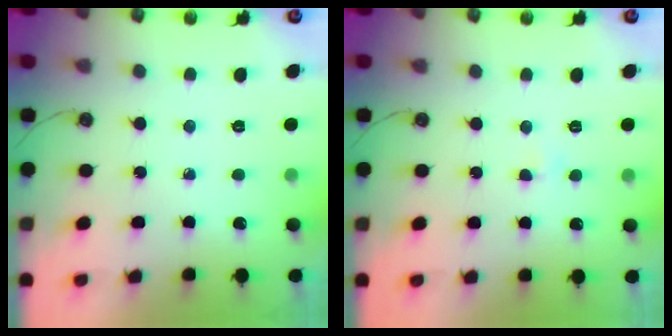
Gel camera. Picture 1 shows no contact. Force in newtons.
{"total": 2.5, "press": 2.5, "slide": 0.4}